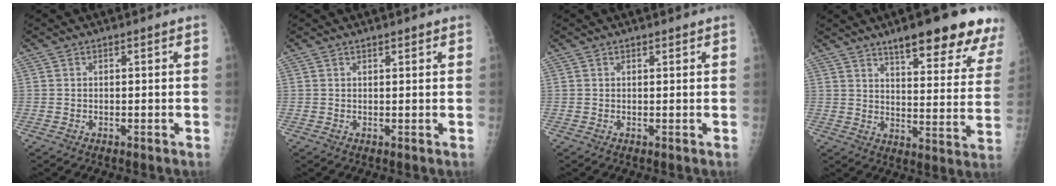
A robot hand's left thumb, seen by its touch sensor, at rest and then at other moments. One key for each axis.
{"total": 1.2, "fx": 0.9, "fy": 0.4, "fz": 0.6, "tx": -0.006, "ty": -0.003, "tz": 0.011}
{"total": 0.6, "fx": 0.5, "fy": 0.2, "fz": 0.1, "tx": -0.002, "ty": -0.004, "tz": 0.007}
{"total": 20.7, "fx": 14.6, "fy": 4.9, "fz": 13.8, "tx": -0.144, "ty": -0.066, "tz": 0.188}